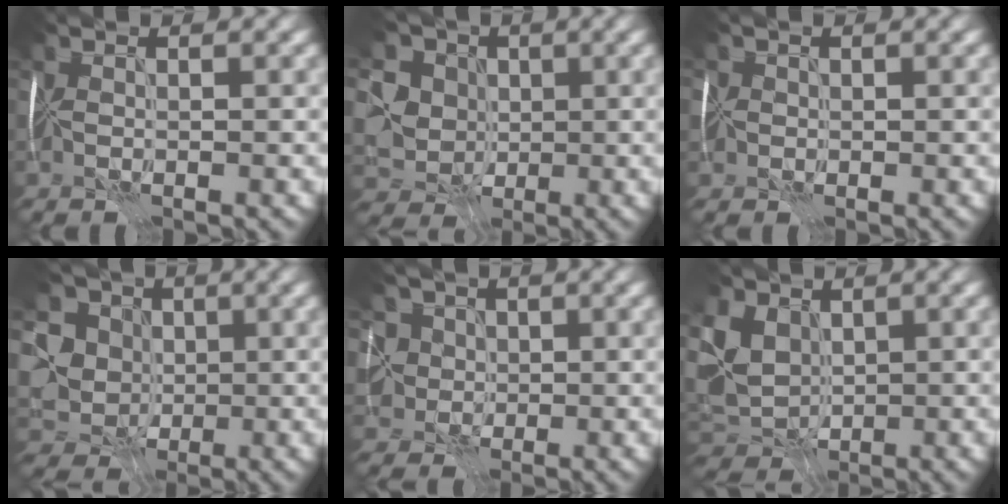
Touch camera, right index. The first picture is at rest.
{"total": 6.5, "force": [0.8, 5.5, 3.3], "torque": [-0.067, 0.015, -0.005]}
{"total": 1.9, "force": [-0.3, 1.8, 0.4], "torque": [-0.011, 0.009, -0.009]}
{"total": 8.8, "force": [1.1, 7.4, 4.6], "torque": [-0.088, 0.011, -0.002]}
{"total": 7.0, "force": [1.9, 5.9, 3.4], "torque": [-0.059, 0.016, 0.008]}
{"total": 5.9, "force": [0.7, 4.7, 3.5], "torque": [-0.094, 0.001, 0.010]}